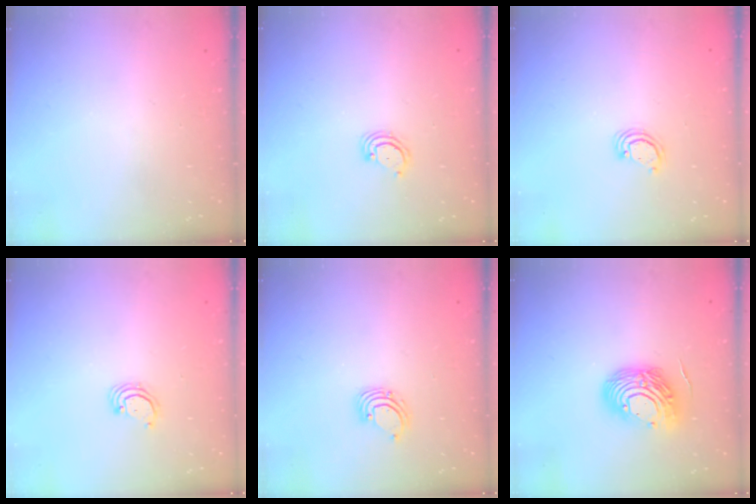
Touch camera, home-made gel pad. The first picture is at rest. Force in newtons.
{"total": 2.9, "press": 2.9, "slide": 0.3}
{"total": 2.3, "press": 2.3, "slide": 0.3}
{"total": 2.3, "press": 2.3, "slide": 0.2}
{"total": 2.2, "press": 2.2, "slide": 0.2}
{"total": 13.3, "press": 13.1, "slide": 2.3}